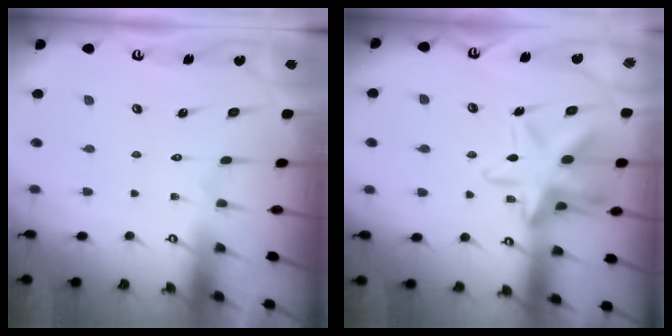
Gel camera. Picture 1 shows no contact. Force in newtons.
{"total": 17.1, "press": 17.1, "slide": 1.5}